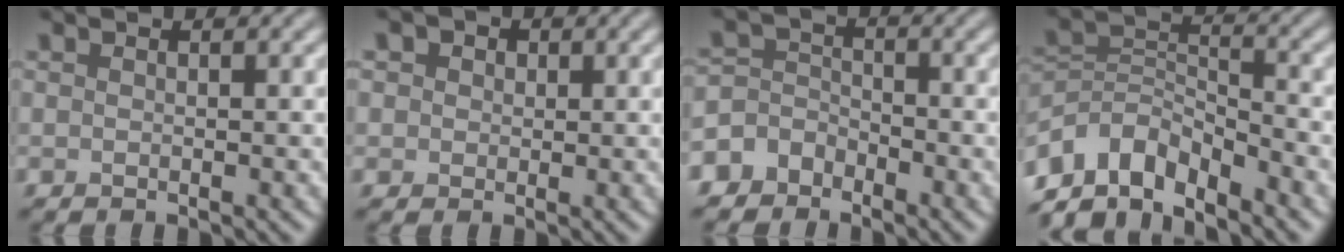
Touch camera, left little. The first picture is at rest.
{"total": 4.1, "force": [2.0, 3.1, 1.8], "torque": [-0.021, 0.020, 0.008]}
{"total": 3.9, "force": [-3.0, 2.5, 0.3], "torque": [0.026, 0.005, -0.065]}
{"total": 7.1, "force": [-5.6, 3.0, 3.0], "torque": [-0.049, -0.002, -0.118]}